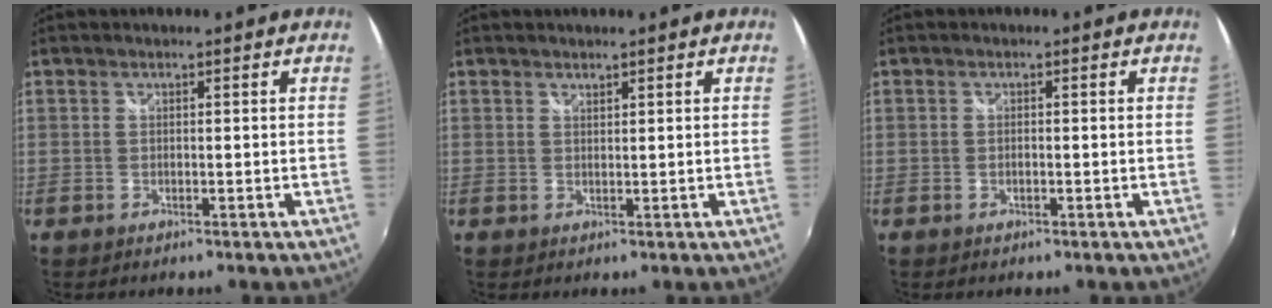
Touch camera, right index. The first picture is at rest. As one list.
[{"total": 0.8, "force": [0.8, 0.2, 0.1], "torque": [-0.002, 0.000, 0.015]}, {"total": 0.7, "force": [-0.2, 0.4, 0.5], "torque": [-0.011, 0.001, -0.005]}]